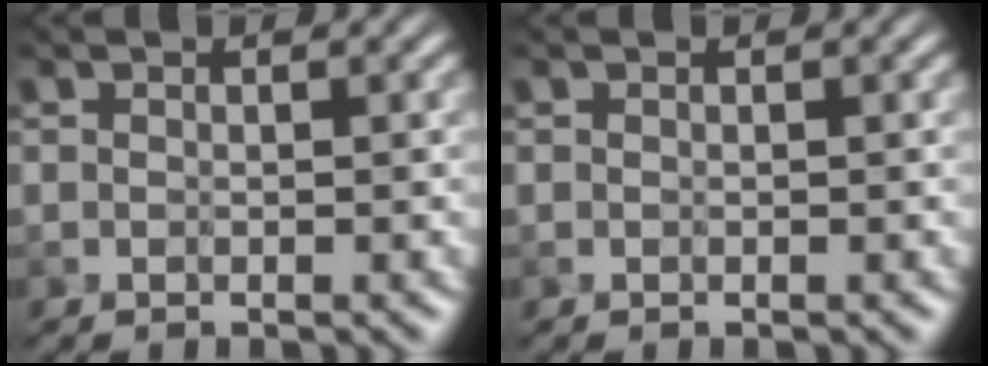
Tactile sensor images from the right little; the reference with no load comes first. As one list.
[{"total": 0.0}]